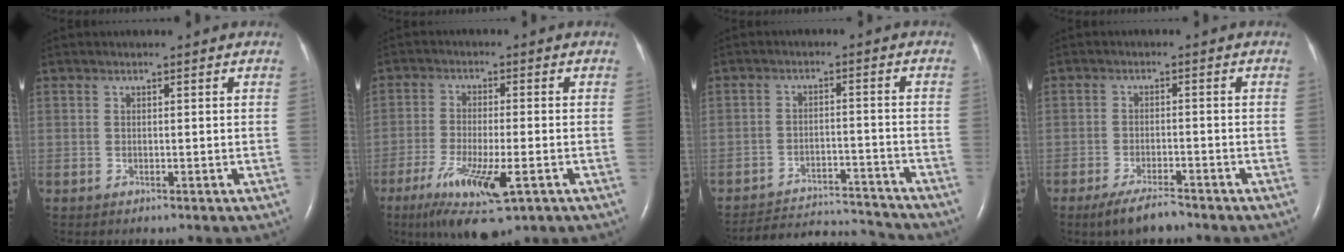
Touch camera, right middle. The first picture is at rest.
{"total": 11.7, "force": [-5.8, 2.3, 9.9], "torque": [-0.183, -0.030, -0.093]}
{"total": 10.6, "force": [-10.6, -0.1, -0.1], "torque": [-0.005, 0.011, -0.161]}
{"total": 5.0, "force": [-4.0, 1.0, 2.9], "torque": [-0.063, -0.008, -0.070]}